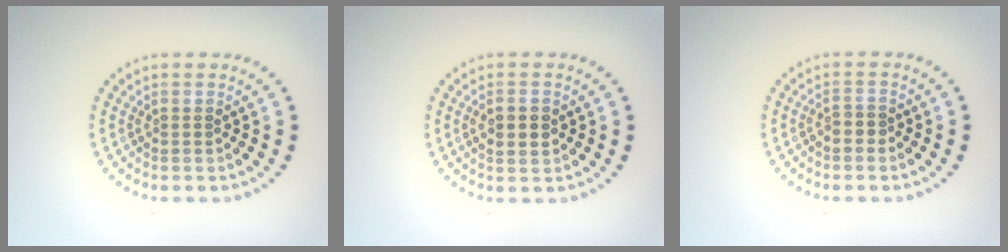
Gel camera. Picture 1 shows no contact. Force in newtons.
{"total": 2.1, "press": 2.1, "slide": 0.1}
{"total": 1.2, "press": 1.1, "slide": 0.5}